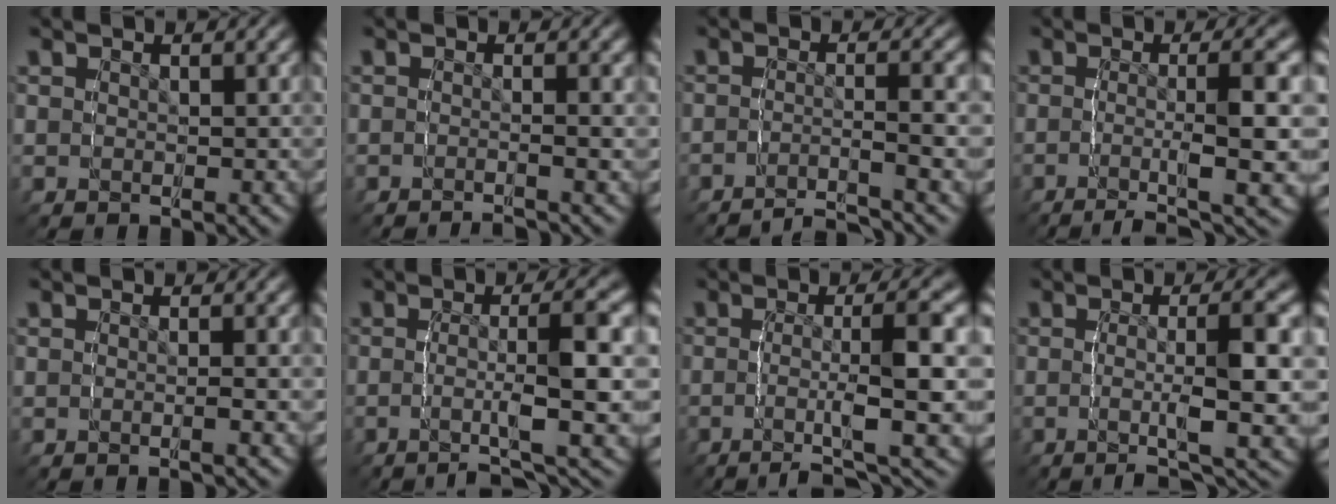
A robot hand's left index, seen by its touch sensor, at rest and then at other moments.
{"total": 2.2, "force": [-2.1, -0.1, 0.5], "torque": [-0.018, -0.007, -0.038]}
{"total": 7.6, "force": [-7.4, 0.5, 1.7], "torque": [-0.021, -0.024, -0.116]}
{"total": 6.6, "force": [-3.4, 0.8, 5.6], "torque": [-0.081, -0.011, -0.052]}
{"total": 0.8, "force": [-0.6, -0.1, 0.5], "torque": [-0.013, 0.005, -0.020]}
{"total": 5.4, "force": [-2.2, 0.2, 4.9], "torque": [-0.079, -0.007, -0.039]}
{"total": 6.2, "force": [-2.7, 0.4, 5.5], "torque": [-0.088, -0.007, -0.045]}
{"total": 5.3, "force": [-1.5, 0.4, 5.1], "torque": [-0.081, -0.007, -0.029]}